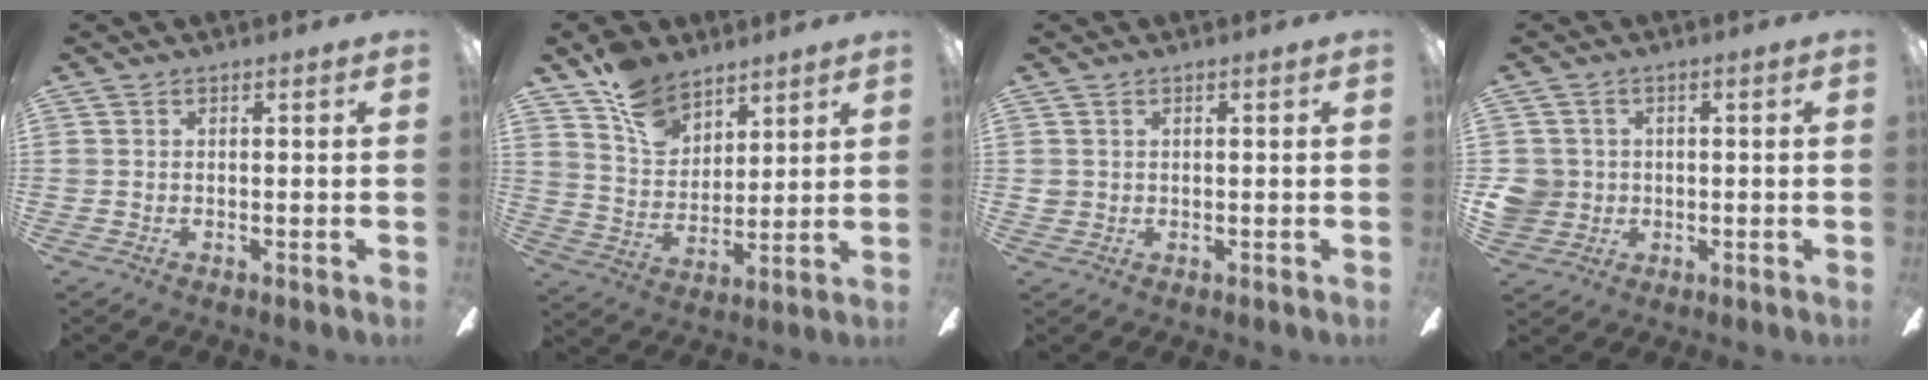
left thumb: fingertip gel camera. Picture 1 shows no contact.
{"total": 11.9, "force": [8.6, 7.1, 4.1], "torque": [-0.083, -0.041, 0.167]}
{"total": 1.5, "force": [0.5, 1.4, 0.3], "torque": [-0.008, 0.003, 0.008]}
{"total": 5.9, "force": [0.2, 5.8, 1.3], "torque": [-0.042, 0.007, 0.004]}